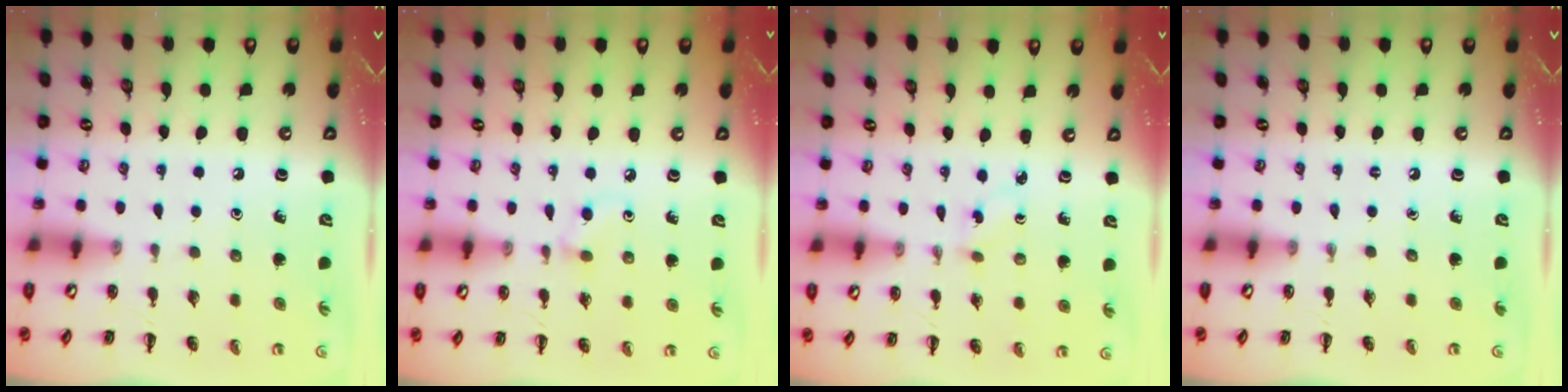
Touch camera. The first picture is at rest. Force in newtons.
{"total": 4.9, "press": 4.4, "slide": 2.0}
{"total": 1.5, "press": 1.4, "slide": 0.7}
{"total": 0.0}